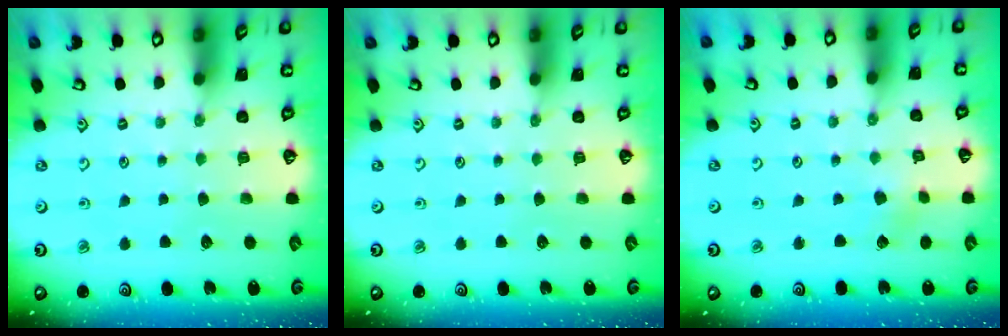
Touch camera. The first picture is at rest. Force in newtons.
{"total": 0.0}
{"total": 1.8, "press": 1.8, "slide": 0.3}